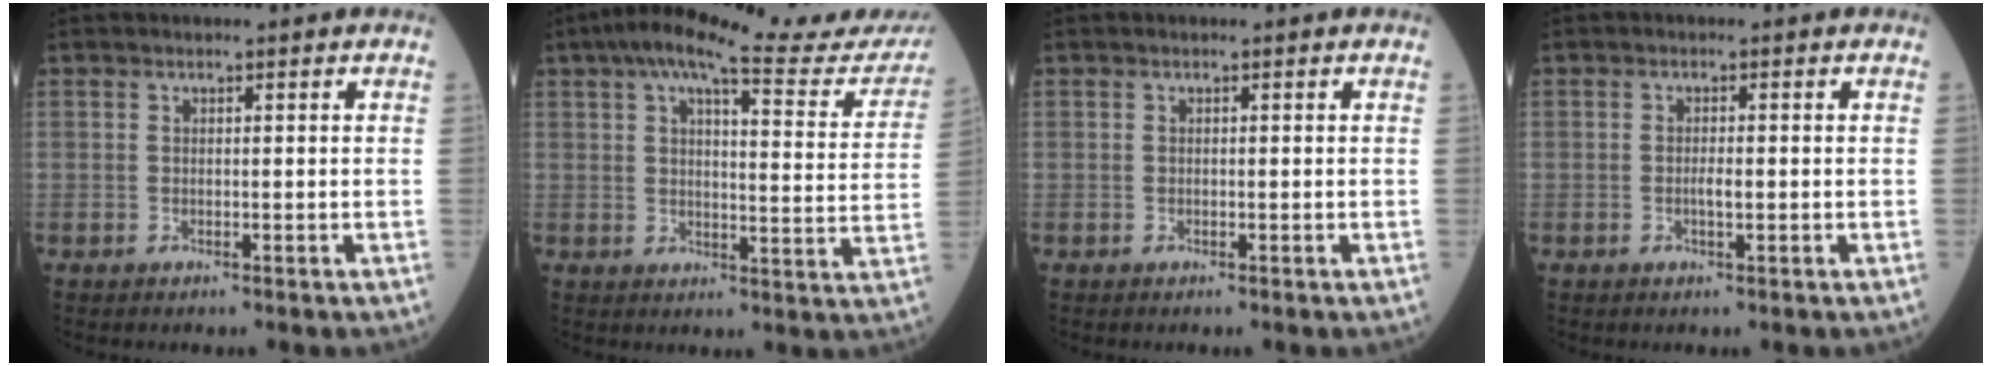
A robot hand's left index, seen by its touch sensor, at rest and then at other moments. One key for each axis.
{"total": 20.1, "fx": 17.9, "fy": 1.8, "fz": 8.9, "tx": -0.128, "ty": -0.019, "tz": 0.216}
{"total": 0.0}
{"total": 1.4, "fx": -0.3, "fy": 0.3, "fz": 1.4, "tx": -0.028, "ty": 0.000, "tz": -0.005}